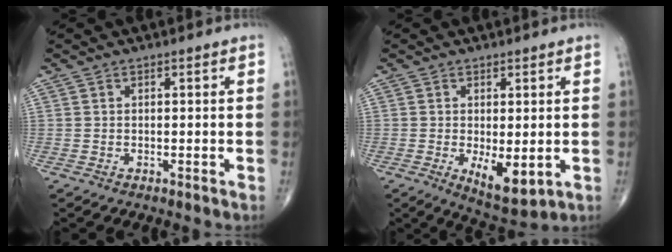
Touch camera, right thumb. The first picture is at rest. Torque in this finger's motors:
{"motor_torque": [1.09, 0.94, 0.03, -0.17, 0.16]}